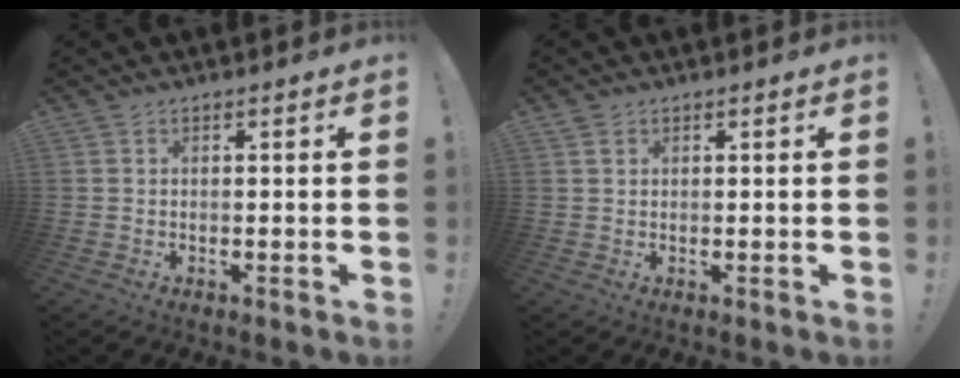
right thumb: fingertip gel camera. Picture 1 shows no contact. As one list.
[{"total": 1.2, "force": [0.7, 0.9, 0.4], "torque": [-0.001, -0.001, 0.012]}]